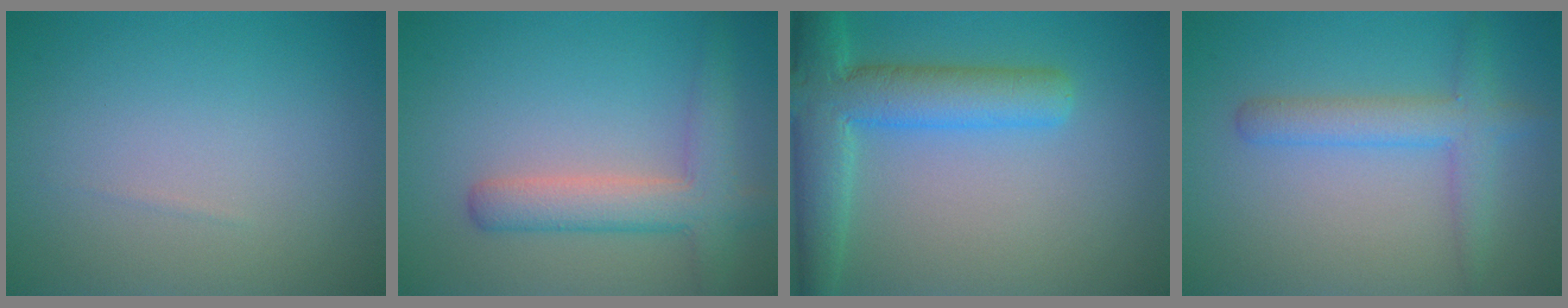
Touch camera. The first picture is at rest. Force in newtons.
{"total": 4.3, "press": 4.3, "slide": 0.3}
{"total": 6.9, "press": 6.8, "slide": 0.4}
{"total": 3.2, "press": 3.2, "slide": 0.1}